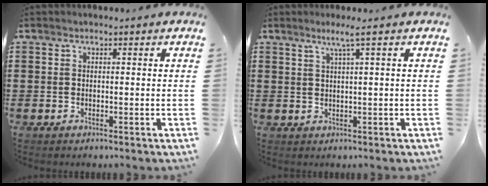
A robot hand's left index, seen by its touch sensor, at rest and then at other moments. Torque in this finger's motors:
{"motor_torque": [0.23, 0.14, 0.18, 0.07]}